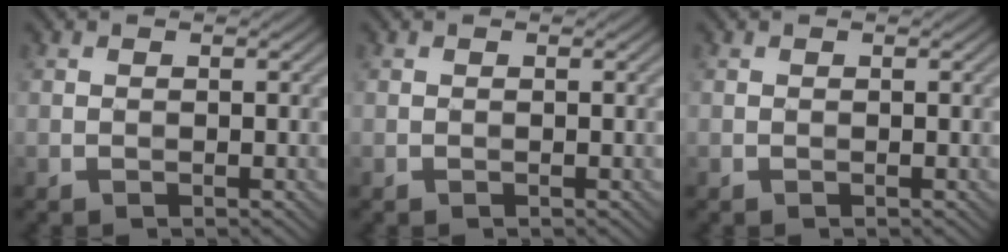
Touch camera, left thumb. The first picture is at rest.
{"total": 0.0}
{"total": 0.0}